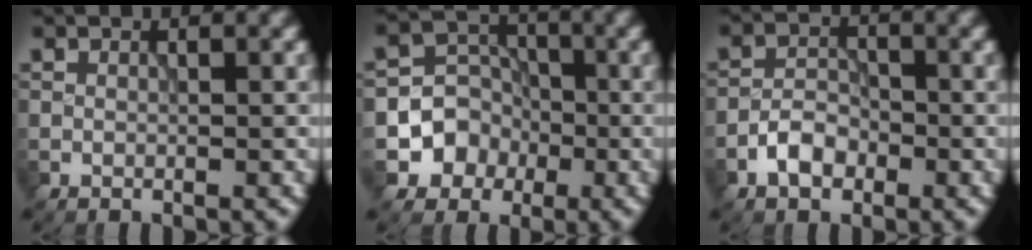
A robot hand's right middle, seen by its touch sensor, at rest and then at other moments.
{"total": 4.6, "force": [-1.7, 4.2, 0.7], "torque": [0.026, 0.012, -0.052]}
{"total": 2.8, "force": [-1.5, 1.7, 1.6], "torque": [-0.024, 0.008, -0.032]}